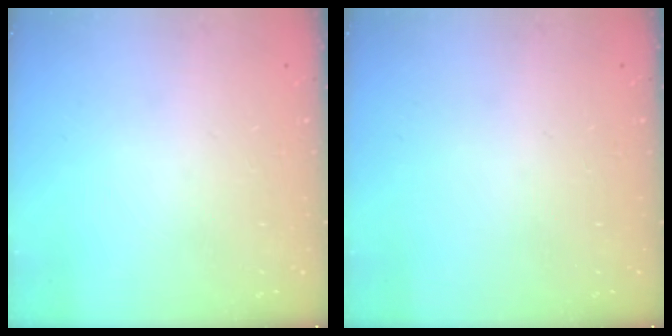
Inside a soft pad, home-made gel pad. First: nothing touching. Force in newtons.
{"total": 0.0}